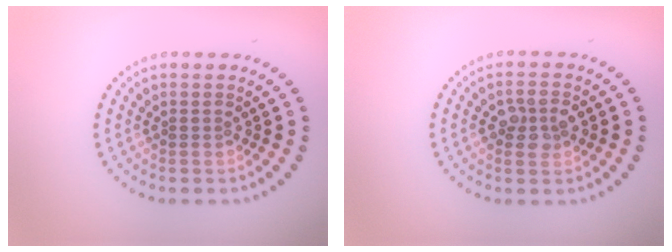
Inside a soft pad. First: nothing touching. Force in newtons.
{"total": 2.4, "press": 2.4, "slide": 0.2}